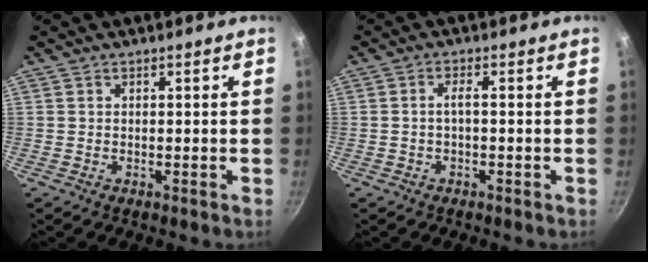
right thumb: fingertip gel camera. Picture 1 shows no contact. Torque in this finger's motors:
{"motor_torque": [-0.34, 0.25, -0.38, 0.00, 0.11]}